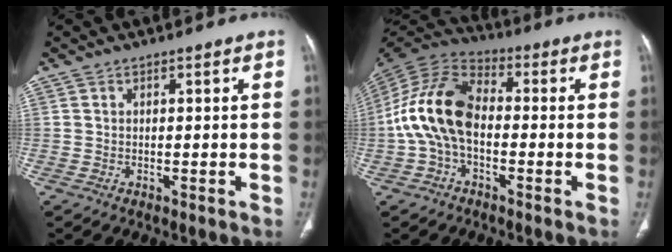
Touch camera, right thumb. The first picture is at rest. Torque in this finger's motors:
{"motor_torque": [0.74, 1.03, 1.18, -1.13, 0.48]}